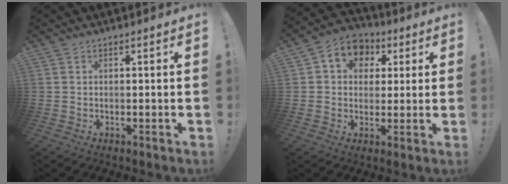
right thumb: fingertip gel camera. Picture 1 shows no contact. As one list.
[{"total": 9.2, "force": [2.8, 7.8, 4.0], "torque": [-0.056, -0.004, 0.057]}]